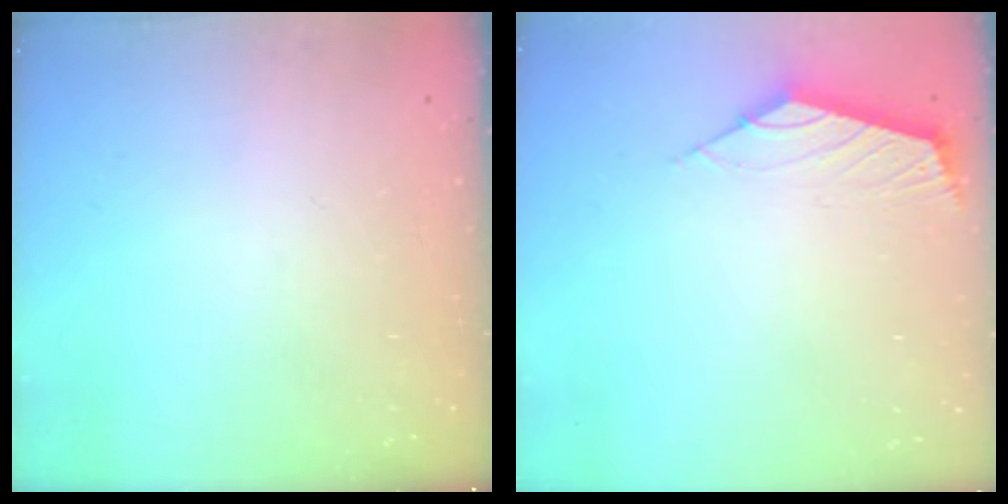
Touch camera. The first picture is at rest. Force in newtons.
{"total": 2.5, "press": 2.4, "slide": 0.7}